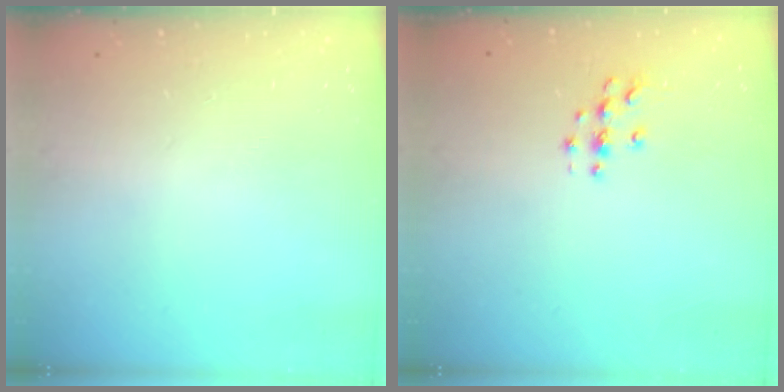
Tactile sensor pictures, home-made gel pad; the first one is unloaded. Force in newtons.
{"total": 4.5, "press": 4.5, "slide": 0.5}